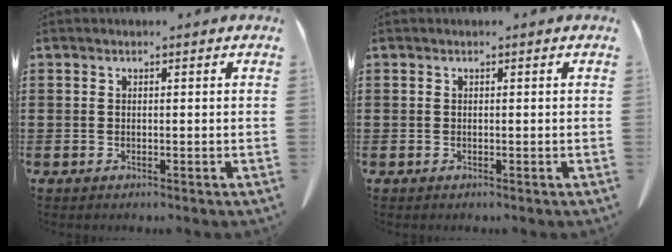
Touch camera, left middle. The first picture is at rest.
{"total": 0.0}